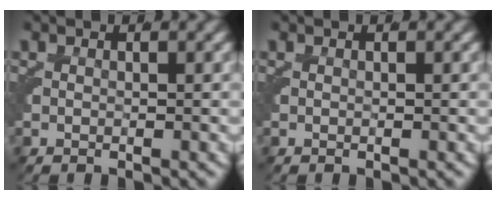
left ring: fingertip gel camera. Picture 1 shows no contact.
{"total": 0.0}